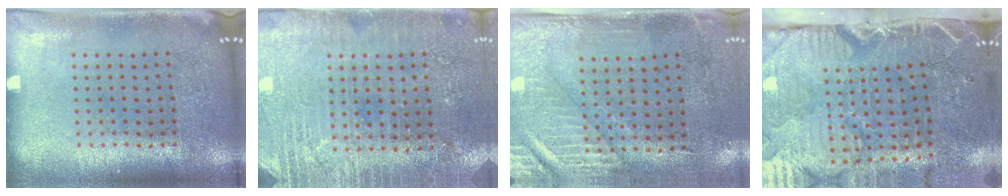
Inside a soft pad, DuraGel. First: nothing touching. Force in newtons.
{"total": 2.8, "press": 2.8, "slide": 0.5}
{"total": 2.8, "press": 2.4, "slide": 1.4}
{"total": 5.5, "press": 4.4, "slide": 3.3}